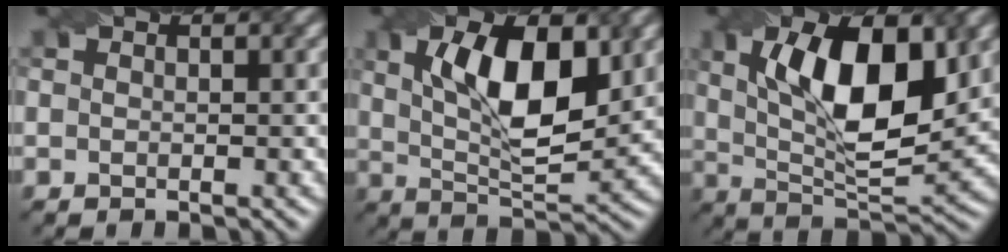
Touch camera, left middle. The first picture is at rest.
{"total": 9.6, "force": [2.6, 3.9, 8.4], "torque": [-0.144, 0.004, 0.044]}
{"total": 11.4, "force": [2.9, 4.5, 10.0], "torque": [-0.161, 0.006, 0.048]}